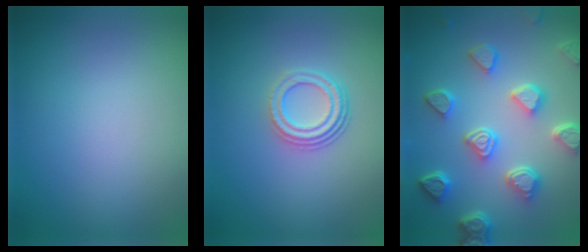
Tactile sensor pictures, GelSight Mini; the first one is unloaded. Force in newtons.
{"total": 3.3, "press": 2.4, "slide": 2.3}
{"total": 6.7, "press": 5.3, "slide": 4.1}